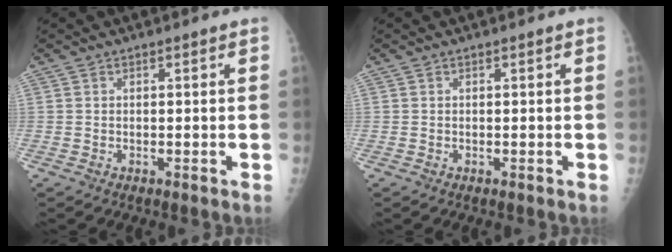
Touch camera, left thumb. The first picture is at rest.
{"total": 0.0}